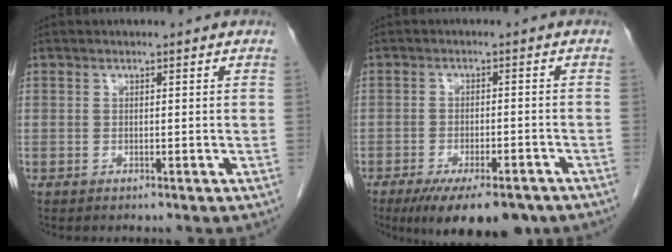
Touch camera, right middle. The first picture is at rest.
{"total": 11.7, "force": [-8.5, 3.6, 7.2], "torque": [-0.098, -0.010, -0.124]}